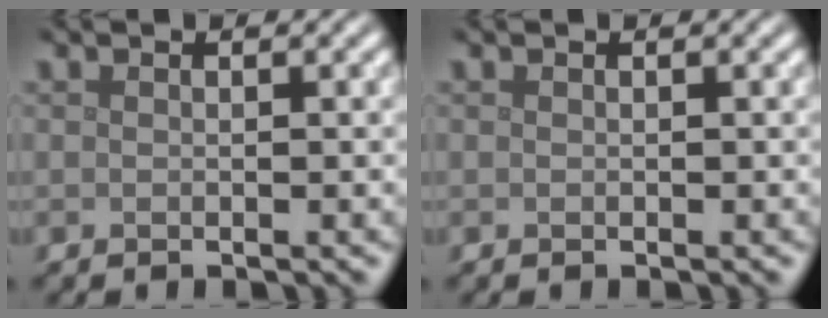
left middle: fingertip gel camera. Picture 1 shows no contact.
{"total": 0.0}